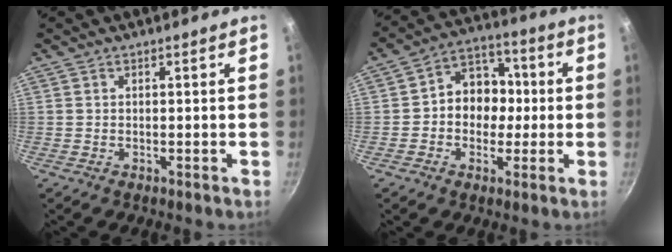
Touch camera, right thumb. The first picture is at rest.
{"total": 10.6, "force": [-0.4, 8.8, 5.9], "torque": [-0.032, 0.030, -0.022]}